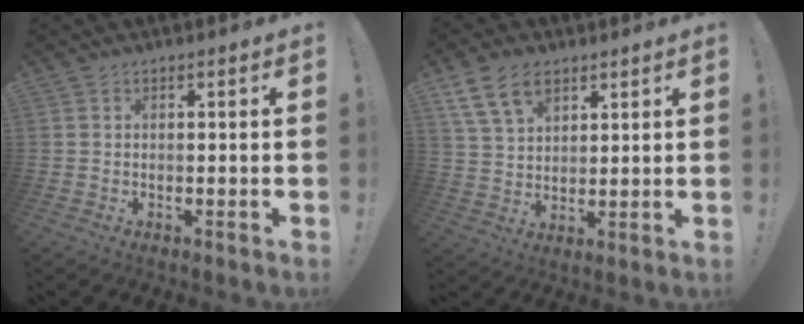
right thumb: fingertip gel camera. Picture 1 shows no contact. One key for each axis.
{"total": 11.7, "fx": 6.6, "fy": 7.5, "fz": 6.0, "tx": -0.098, "ty": -0.022, "tz": 0.128}